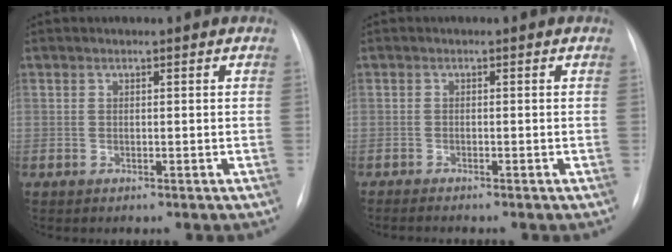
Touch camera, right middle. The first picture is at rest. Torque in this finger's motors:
{"motor_torque": [0.25, -0.68, 0.06, 0.00]}